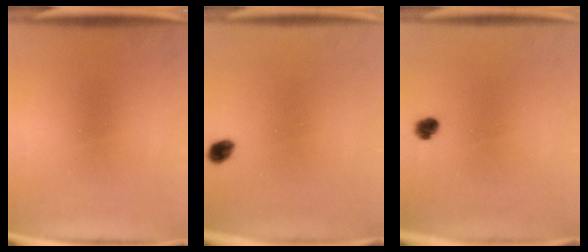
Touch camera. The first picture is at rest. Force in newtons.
{"total": 1.9}
{"total": 2.2}